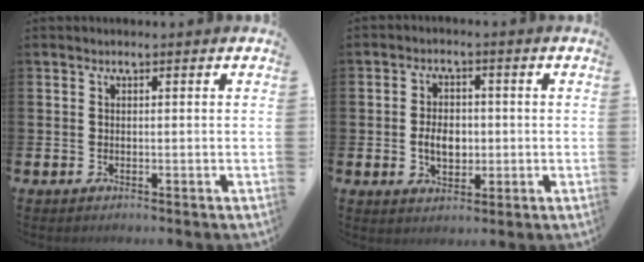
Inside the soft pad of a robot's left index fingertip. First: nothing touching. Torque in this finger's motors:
{"motor_torque": [0.38, 0.01, 0.57, 0.12]}